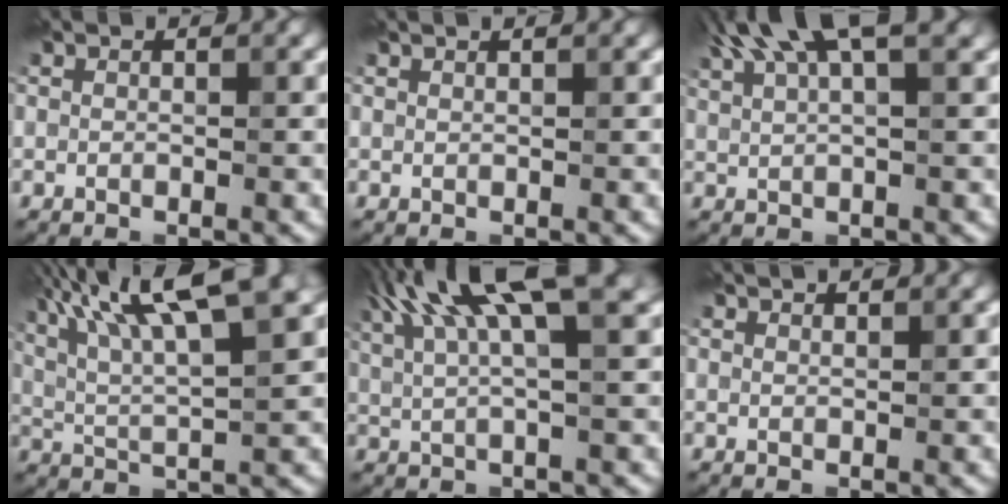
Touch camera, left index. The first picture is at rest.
{"total": 0.7, "force": [0.6, 0.1, 0.3], "torque": [0.000, -0.002, 0.005]}
{"total": 7.0, "force": [4.6, 1.6, 5.0], "torque": [-0.081, 0.020, 0.076]}
{"total": 11.8, "force": [6.2, 3.0, 9.6], "torque": [-0.166, 0.028, 0.098]}
{"total": 9.8, "force": [4.8, 2.4, 8.2], "torque": [-0.145, 0.019, 0.083]}
{"total": 1.5, "force": [1.5, 0.2, 0.4], "torque": [-0.006, -0.002, 0.018]}